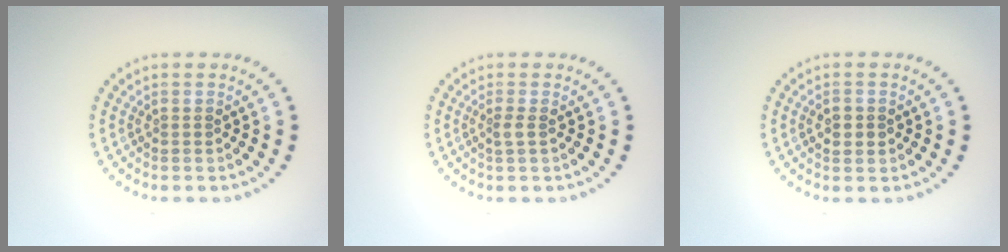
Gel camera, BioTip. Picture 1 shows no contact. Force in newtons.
{"total": 0.9, "press": 0.7, "slide": 0.6}
{"total": 1.4, "press": 1.4, "slide": 0.2}